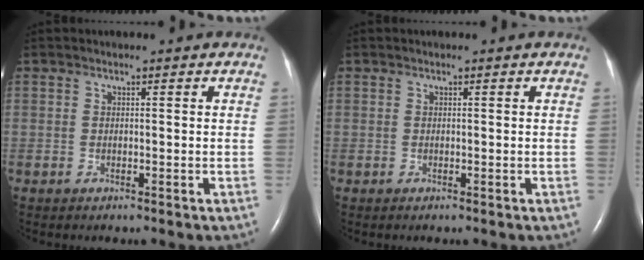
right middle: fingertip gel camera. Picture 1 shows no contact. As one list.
[{"total": 0.0}]